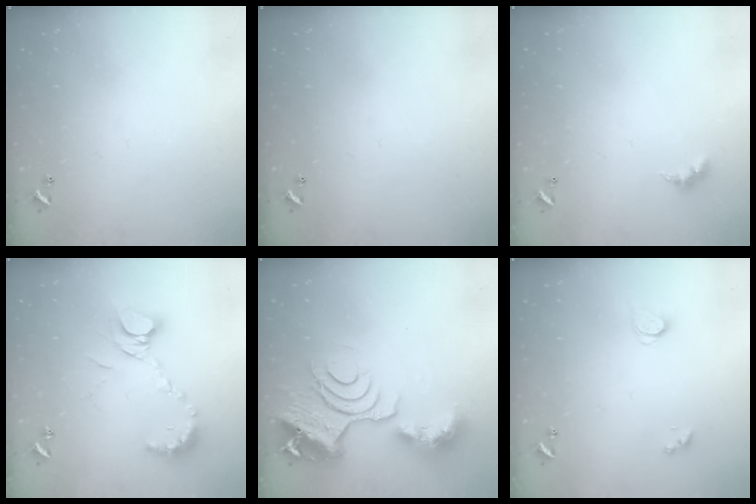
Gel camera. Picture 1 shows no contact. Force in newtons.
{"total": 0.0}
{"total": 3.0, "press": 2.9, "slide": 0.5}
{"total": 9.8, "press": 9.8, "slide": 1.0}
{"total": 14.3, "press": 14.2, "slide": 1.1}
{"total": 2.6, "press": 2.6, "slide": 0.3}